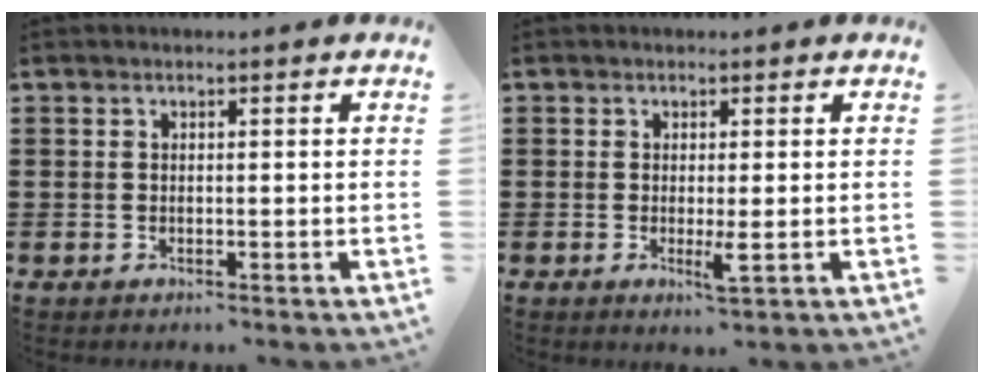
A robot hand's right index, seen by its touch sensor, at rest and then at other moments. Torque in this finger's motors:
{"motor_torque": [0.01, 0.00, 0.18, 0.03]}